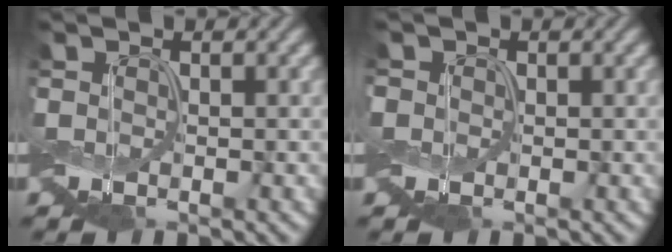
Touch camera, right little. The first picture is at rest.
{"total": 0.6, "force": [-0.1, 0.5, -0.1], "torque": [0.002, 0.002, -0.005]}